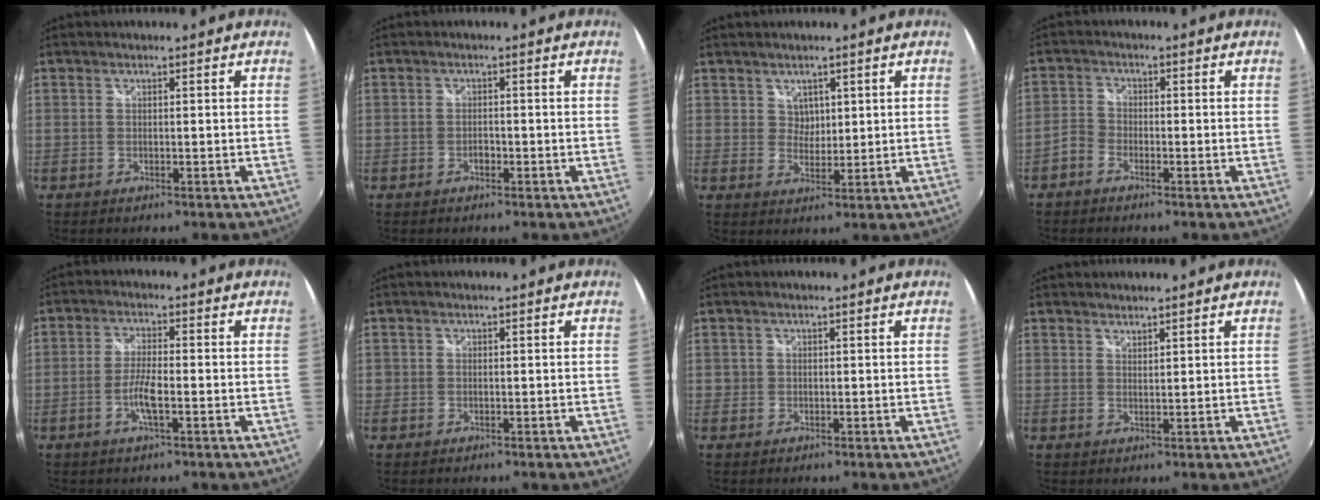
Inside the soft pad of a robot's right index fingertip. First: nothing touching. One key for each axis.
{"total": 1.4, "fx": -0.7, "fy": 1.0, "fz": 0.7, "tx": -0.013, "ty": 0.001, "tz": -0.012}
{"total": 2.8, "fx": 1.5, "fy": 2.3, "fz": 0.5, "tx": -0.002, "ty": 0.001, "tz": 0.028}
{"total": 2.8, "fx": -1.9, "fy": 1.9, "fz": 0.7, "tx": -0.019, "ty": 0.008, "tz": -0.044}
{"total": 4.9, "fx": -1.8, "fy": 0.9, "fz": 4.4, "tx": -0.094, "ty": -0.001, "tz": -0.035}
{"total": 1.0, "fx": -0.2, "fy": 1.0, "fz": 0.2, "tx": -0.005, "ty": -0.002, "tz": -0.006}
{"total": 1.2, "fx": -0.2, "fy": 1.2, "fz": 0.2, "tx": -0.004, "ty": -0.002, "tz": -0.005}
{"total": 1.4, "fx": 1.4, "fy": 0.2, "fz": 0.2, "tx": -0.001, "ty": 0.000, "tz": 0.024}